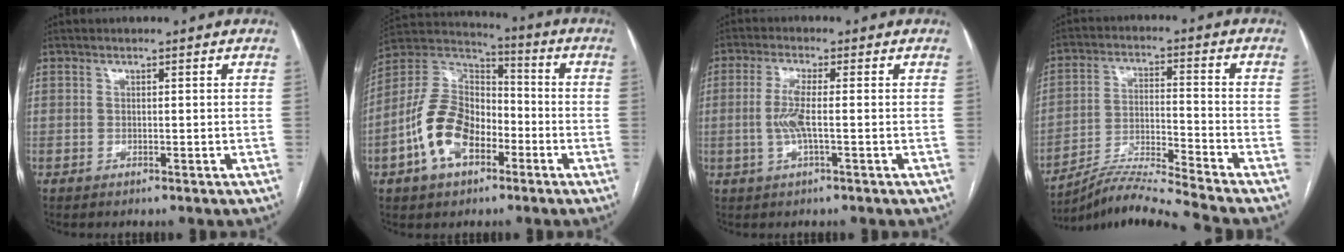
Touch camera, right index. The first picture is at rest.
{"total": 13.7, "force": [-5.1, 8.4, 9.5], "torque": [-0.212, 0.025, -0.091]}
{"total": 4.4, "force": [-0.7, 0.4, 4.3], "torque": [-0.099, -0.001, -0.013]}
{"total": 11.1, "force": [-10.3, -2.9, 2.8], "torque": [-0.046, 0.001, -0.188]}